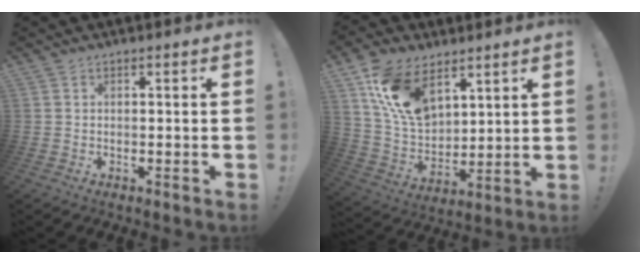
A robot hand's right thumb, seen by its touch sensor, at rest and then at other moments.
{"total": 16.6, "force": [9.0, 10.2, 9.5], "torque": [-0.189, -0.045, 0.171]}